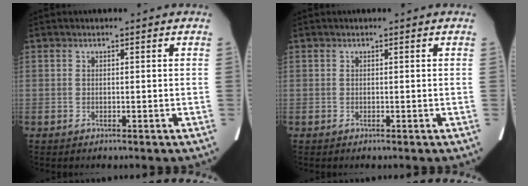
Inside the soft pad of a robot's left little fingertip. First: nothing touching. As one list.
[{"total": 0.0}]